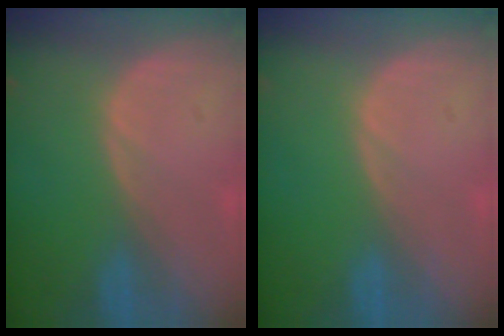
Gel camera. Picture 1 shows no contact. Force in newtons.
{"total": 0.0}